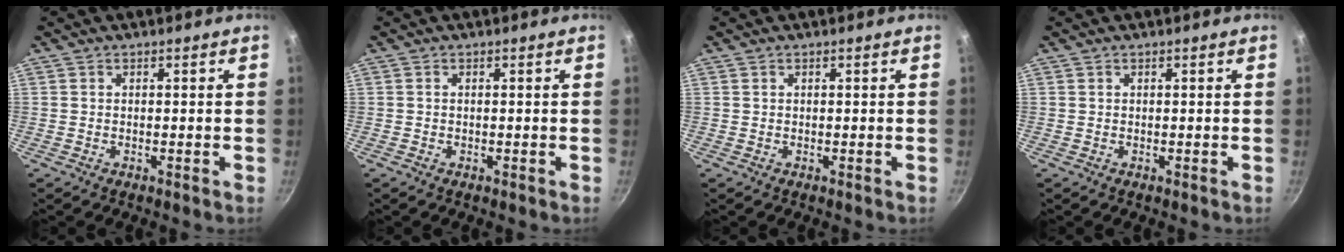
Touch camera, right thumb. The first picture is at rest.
{"total": 0.0}
{"total": 0.0}
{"total": 0.0}